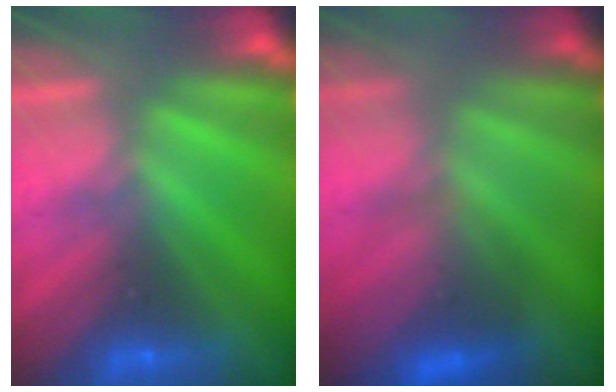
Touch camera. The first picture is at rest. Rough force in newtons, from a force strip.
{"total": 3.3}